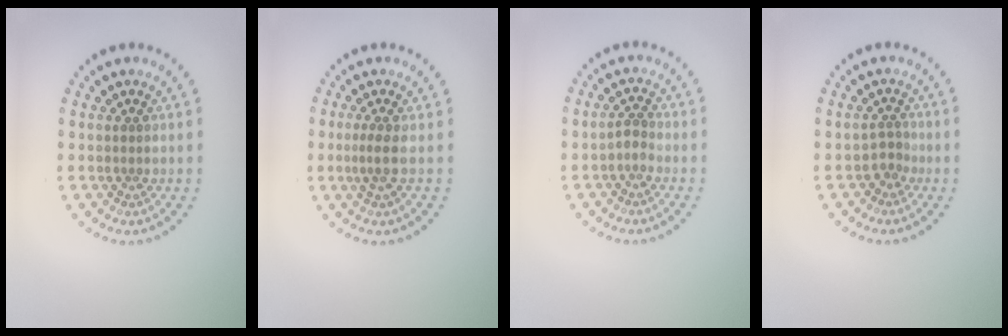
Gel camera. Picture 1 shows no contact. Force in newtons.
{"total": 1.7, "press": 1.2, "slide": 1.1}
{"total": 1.3, "press": 1.1, "slide": 0.7}
{"total": 1.4, "press": 1.1, "slide": 0.9}